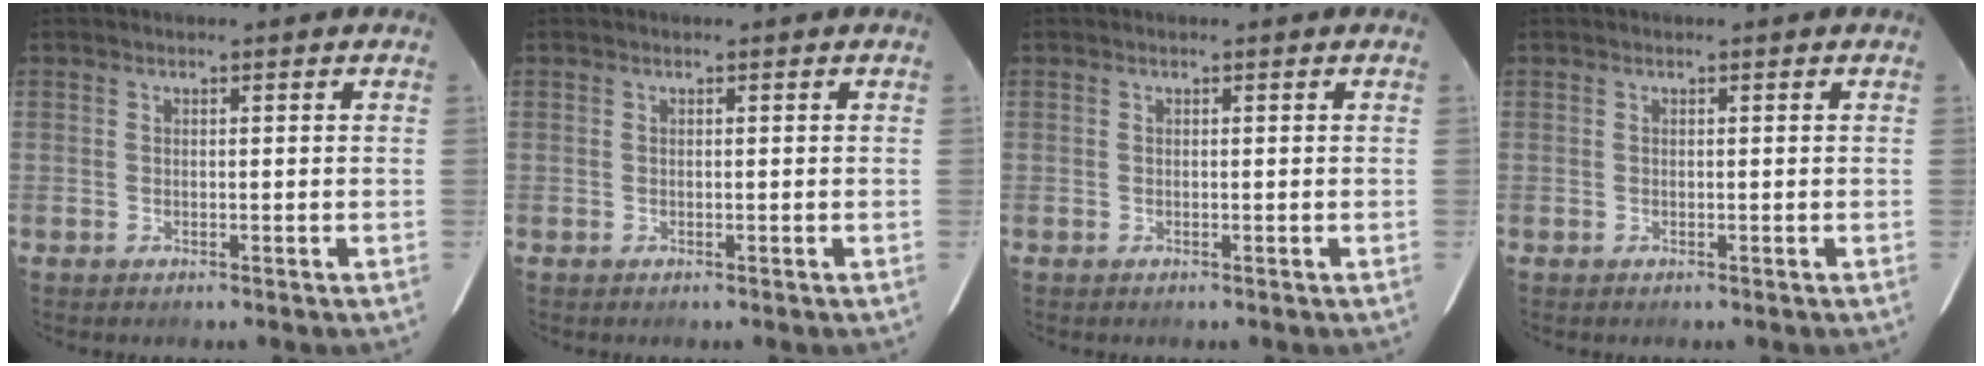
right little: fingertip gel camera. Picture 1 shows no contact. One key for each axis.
{"total": 0.0}
{"total": 0.0}
{"total": 0.0}